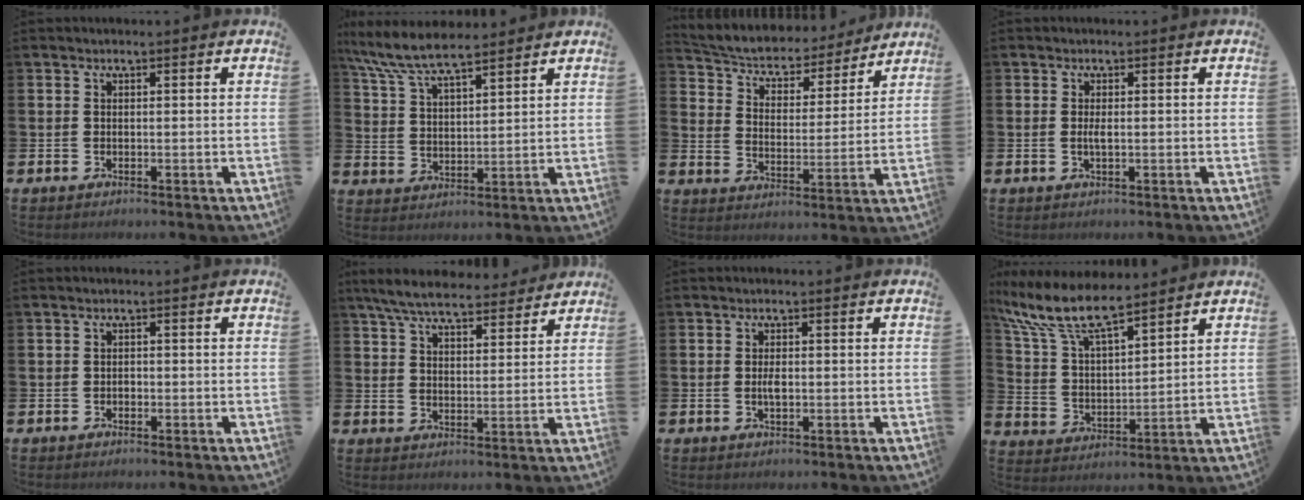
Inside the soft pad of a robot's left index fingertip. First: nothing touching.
{"total": 8.2, "force": [7.5, 1.4, 3.1], "torque": [-0.091, -0.026, 0.137]}
{"total": 5.7, "force": [5.3, 1.9, 1.0], "torque": [-0.055, -0.042, 0.087]}
{"total": 1.2, "force": [0.0, 0.3, 1.2], "torque": [-0.027, 0.004, -0.001]}
{"total": 0.7, "force": [-0.3, 0.5, 0.2], "torque": [-0.003, 0.000, -0.008]}
{"total": 7.3, "force": [6.7, 1.6, 2.2], "torque": [-0.065, -0.027, 0.122]}
{"total": 1.7, "force": [-0.1, 0.7, 1.5], "torque": [-0.027, 0.001, -0.003]}
{"total": 10.3, "force": [8.9, 2.3, 4.7], "torque": [-0.129, -0.038, 0.161]}